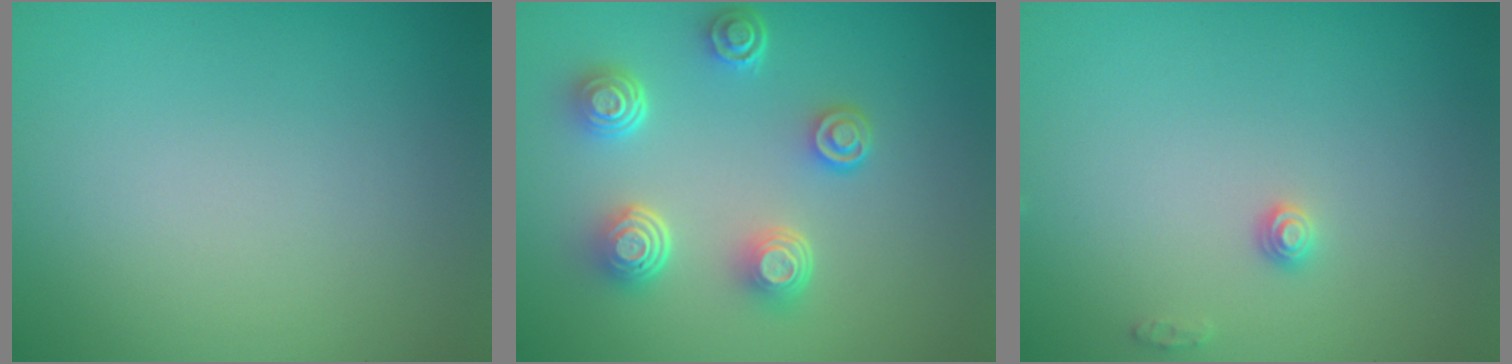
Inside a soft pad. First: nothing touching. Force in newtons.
{"total": 5.1, "press": 3.8, "slide": 3.4}
{"total": 1.0, "press": 1.0, "slide": 0.1}